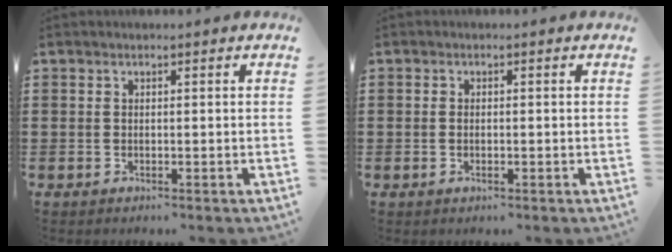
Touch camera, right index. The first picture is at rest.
{"total": 1.1, "force": [-0.2, 0.5, 0.9], "torque": [-0.020, 0.001, -0.004]}